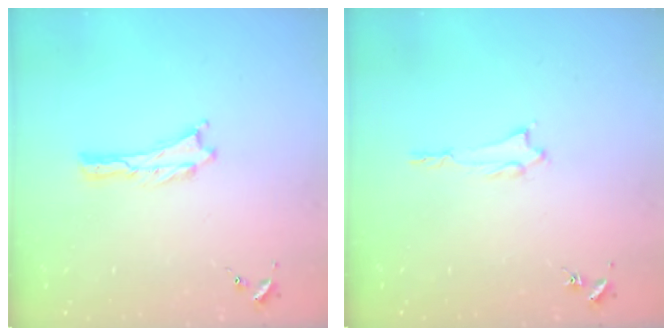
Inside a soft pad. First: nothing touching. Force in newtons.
{"total": 1.2, "press": 1.2, "slide": 0.1}